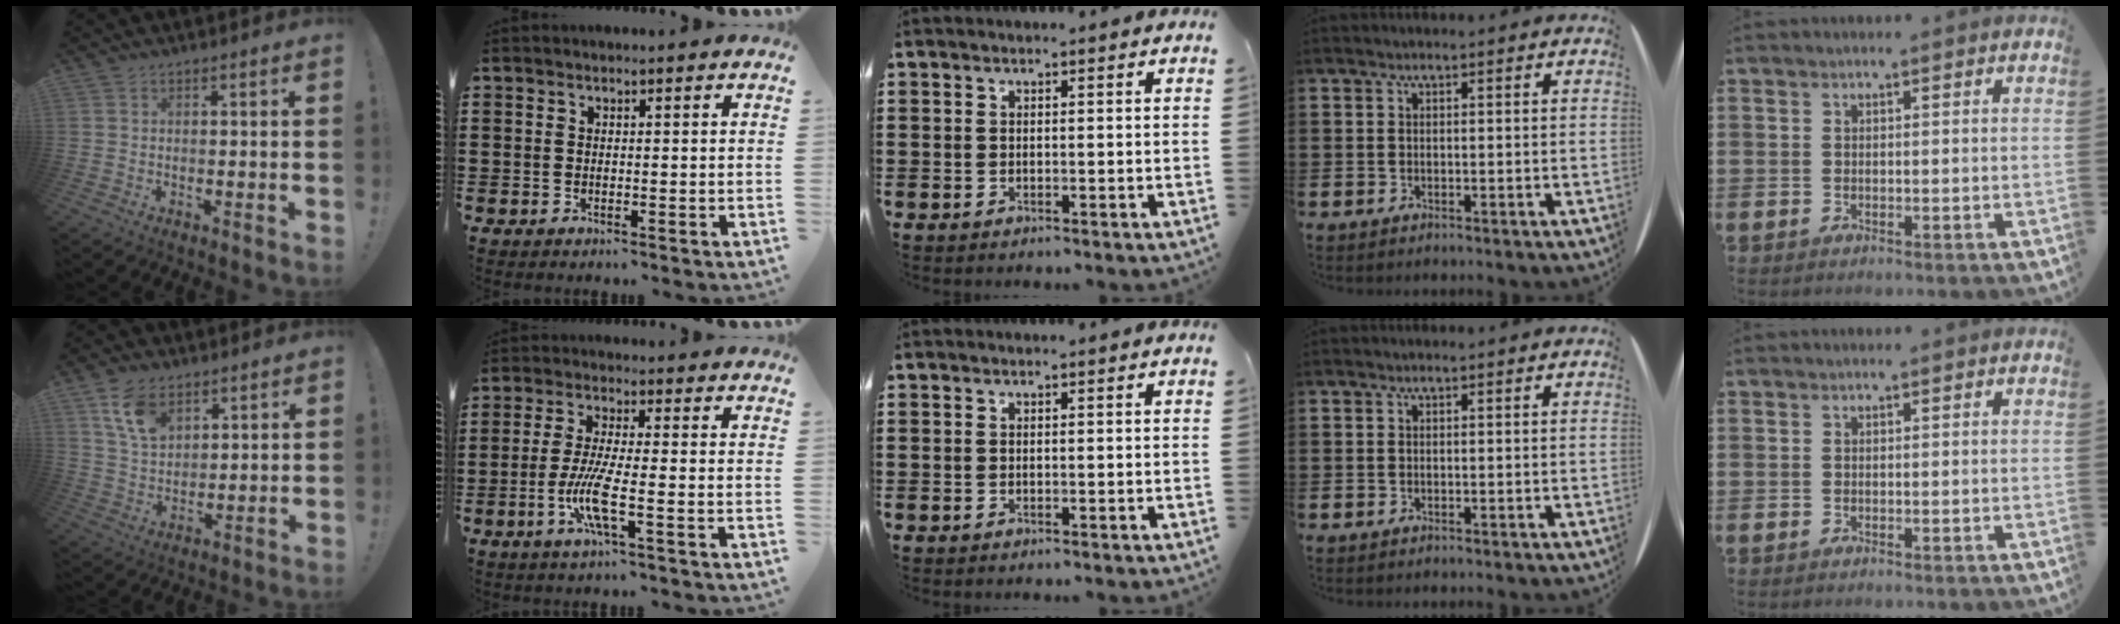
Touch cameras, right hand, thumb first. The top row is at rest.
{"thumb": {"total": 10.3, "force": [6.0, 6.6, 5.2], "torque": [-0.096, -0.017, 0.118]}, "index": {"total": 7.2, "force": [-2.3, 0.9, 6.8], "torque": [-0.147, -0.016, -0.050]}}